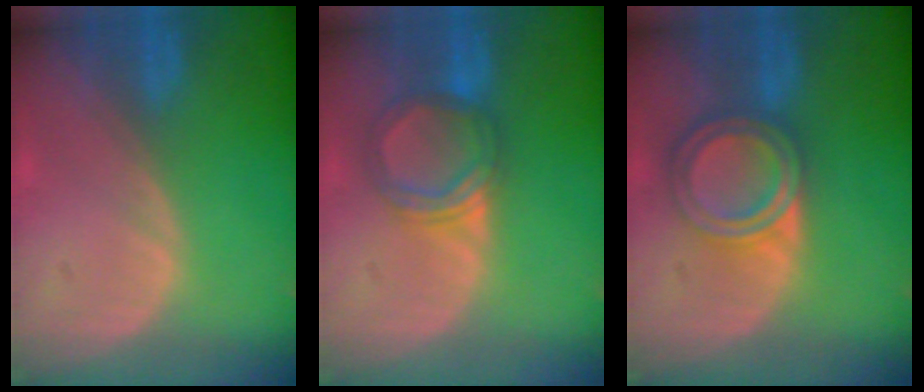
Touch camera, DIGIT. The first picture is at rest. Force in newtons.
{"total": 5.5, "press": 5.2, "slide": 1.7}
{"total": 6.8, "press": 6.0, "slide": 3.2}